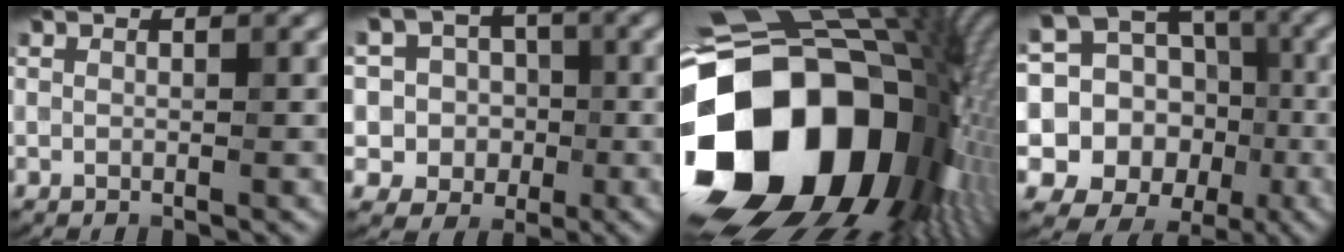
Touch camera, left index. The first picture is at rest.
{"total": 6.6, "force": [0.5, 6.4, 1.9], "torque": [-0.030, 0.024, -0.024]}
{"total": 22.0, "force": [-3.8, 16.3, 14.2], "torque": [-0.300, -0.040, -0.044]}
{"total": 17.7, "force": [-1.3, 16.5, 6.5], "torque": [-0.155, 0.009, -0.017]}